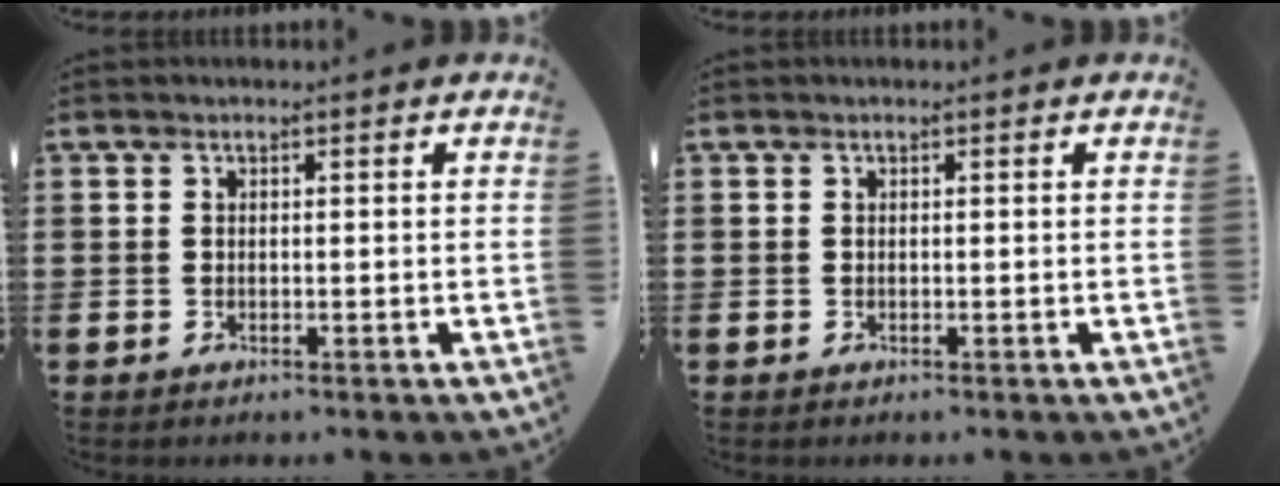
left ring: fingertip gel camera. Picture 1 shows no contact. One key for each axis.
{"total": 0.0}